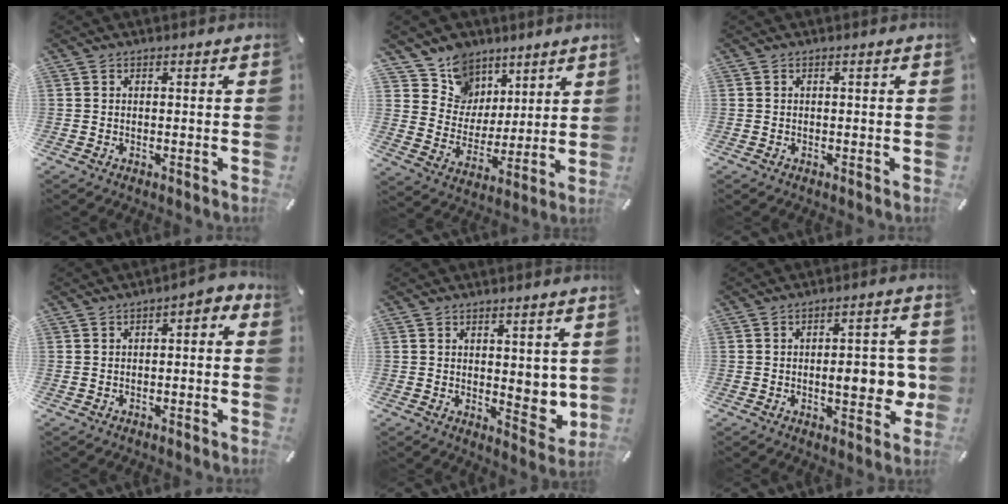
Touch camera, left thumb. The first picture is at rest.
{"total": 11.7, "force": [7.8, 8.6, -0.1], "torque": [-0.020, -0.081, 0.156]}
{"total": 0.0}
{"total": 3.6, "force": [-1.7, 1.5, 2.7], "torque": [-0.048, 0.018, -0.033]}
{"total": 6.5, "force": [0.7, 3.5, 5.4], "torque": [-0.060, -0.003, 0.017]}
{"total": 9.8, "force": [-0.7, 4.0, 8.9], "torque": [-0.113, -0.002, -0.011]}